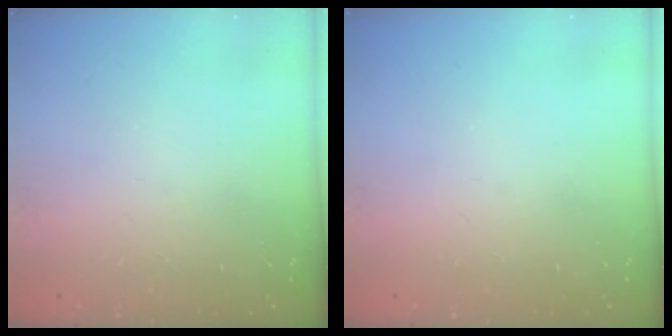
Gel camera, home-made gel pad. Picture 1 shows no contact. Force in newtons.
{"total": 0.0}